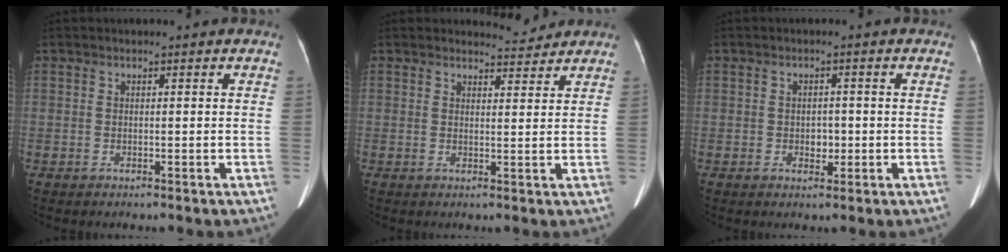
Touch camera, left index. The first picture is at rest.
{"total": 2.6, "force": [2.5, 0.2, -0.5], "torque": [0.000, -0.011, 0.037]}
{"total": 2.1, "force": [-0.5, 1.5, 1.3], "torque": [-0.019, 0.003, -0.005]}